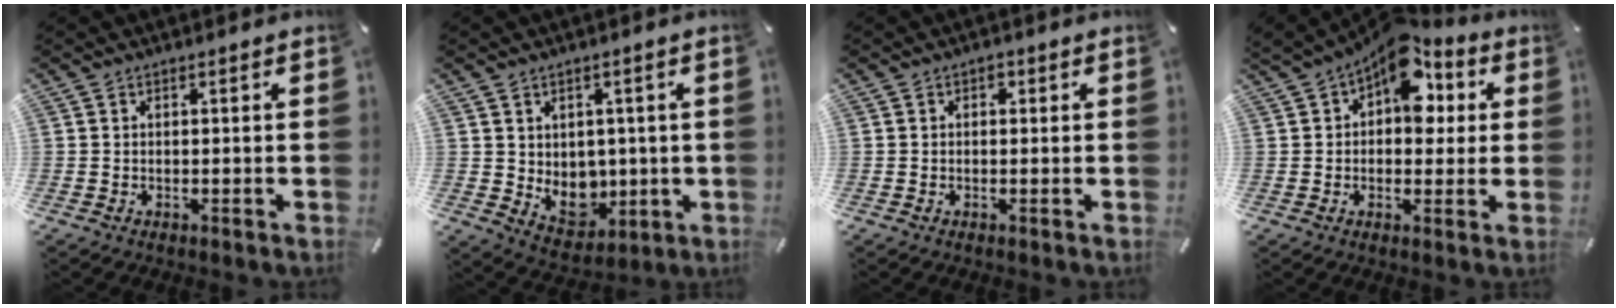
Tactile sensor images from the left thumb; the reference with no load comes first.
{"total": 8.2, "force": [0.7, 7.3, 3.6], "torque": [-0.049, -0.018, 0.021]}
{"total": 1.1, "force": [0.2, 1.0, 0.4], "torque": [-0.001, 0.004, 0.000]}
{"total": 13.1, "force": [5.9, 8.4, 8.1], "torque": [-0.109, -0.036, 0.104]}